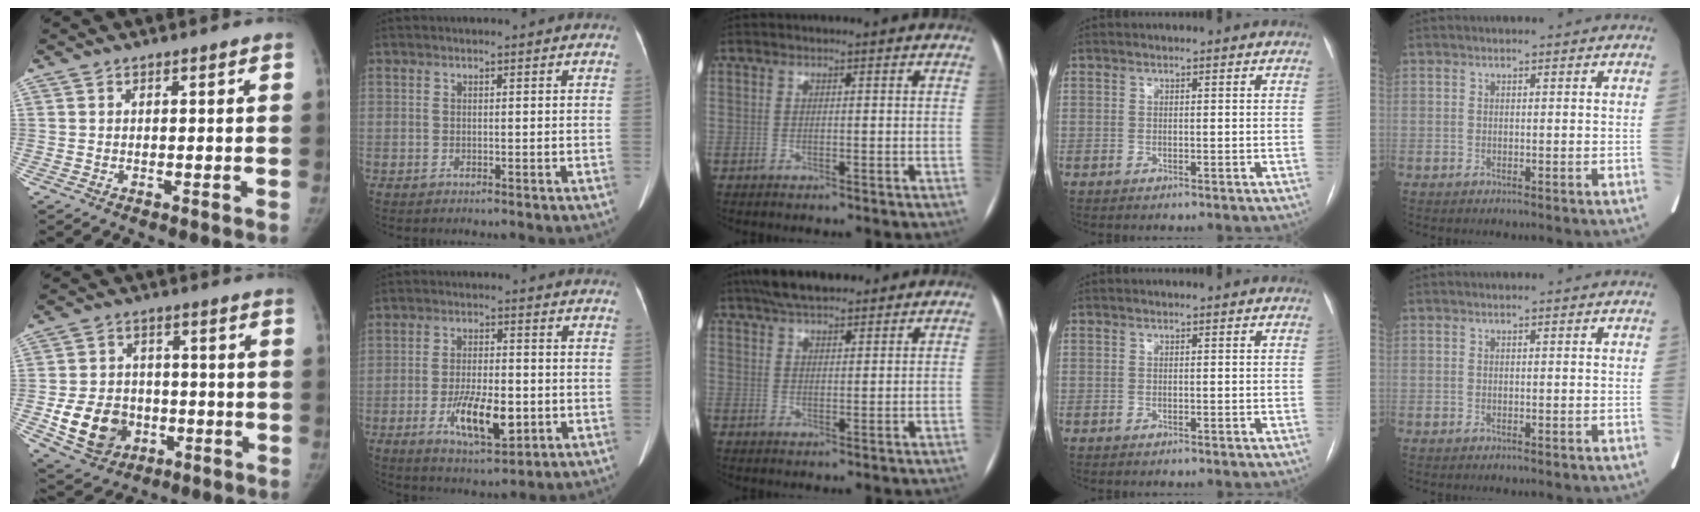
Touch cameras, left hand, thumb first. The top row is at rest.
{"thumb": {"total": 12.3, "force": [-3.5, 10.1, 6.3], "torque": [-0.085, 0.013, -0.048]}, "index": {"total": 9.5, "force": [-2.9, 3.4, 8.4], "torque": [-0.157, -0.010, -0.042]}, "middle": {"total": 9.1, "force": [7.4, 2.6, 4.6], "torque": [-0.070, 0.032, 0.124]}}